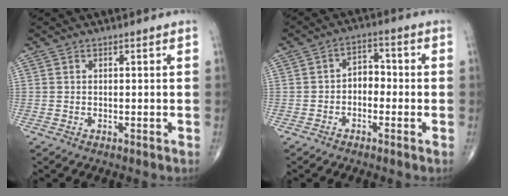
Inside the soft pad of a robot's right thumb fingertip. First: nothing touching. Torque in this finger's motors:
{"motor_torque": [0.03, 0.09, 0.43, -0.01, 0.08]}